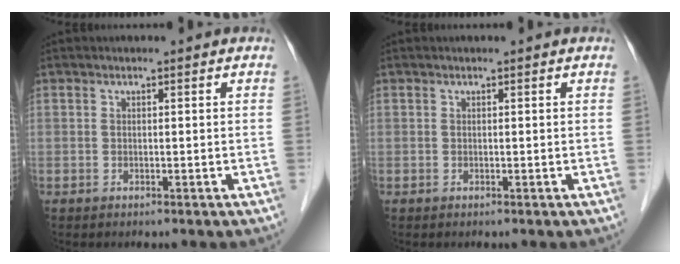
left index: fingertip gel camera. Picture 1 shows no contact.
{"total": 0.0}